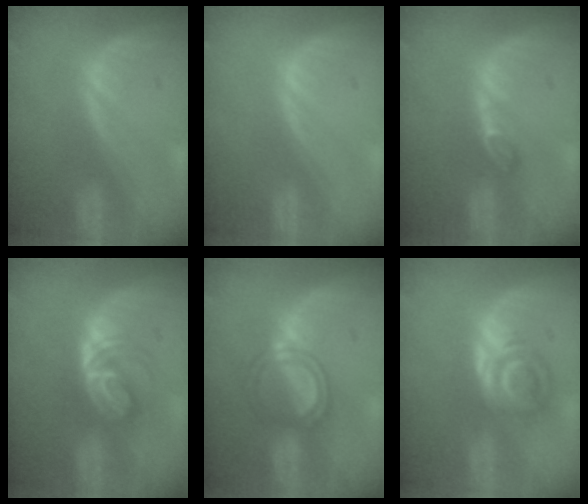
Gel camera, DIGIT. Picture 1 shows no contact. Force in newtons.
{"total": 0.0}
{"total": 2.0, "press": 1.9, "slide": 0.4}
{"total": 6.0, "press": 5.2, "slide": 2.8}
{"total": 5.1, "press": 4.6, "slide": 2.1}
{"total": 5.5, "press": 5.2, "slide": 1.8}